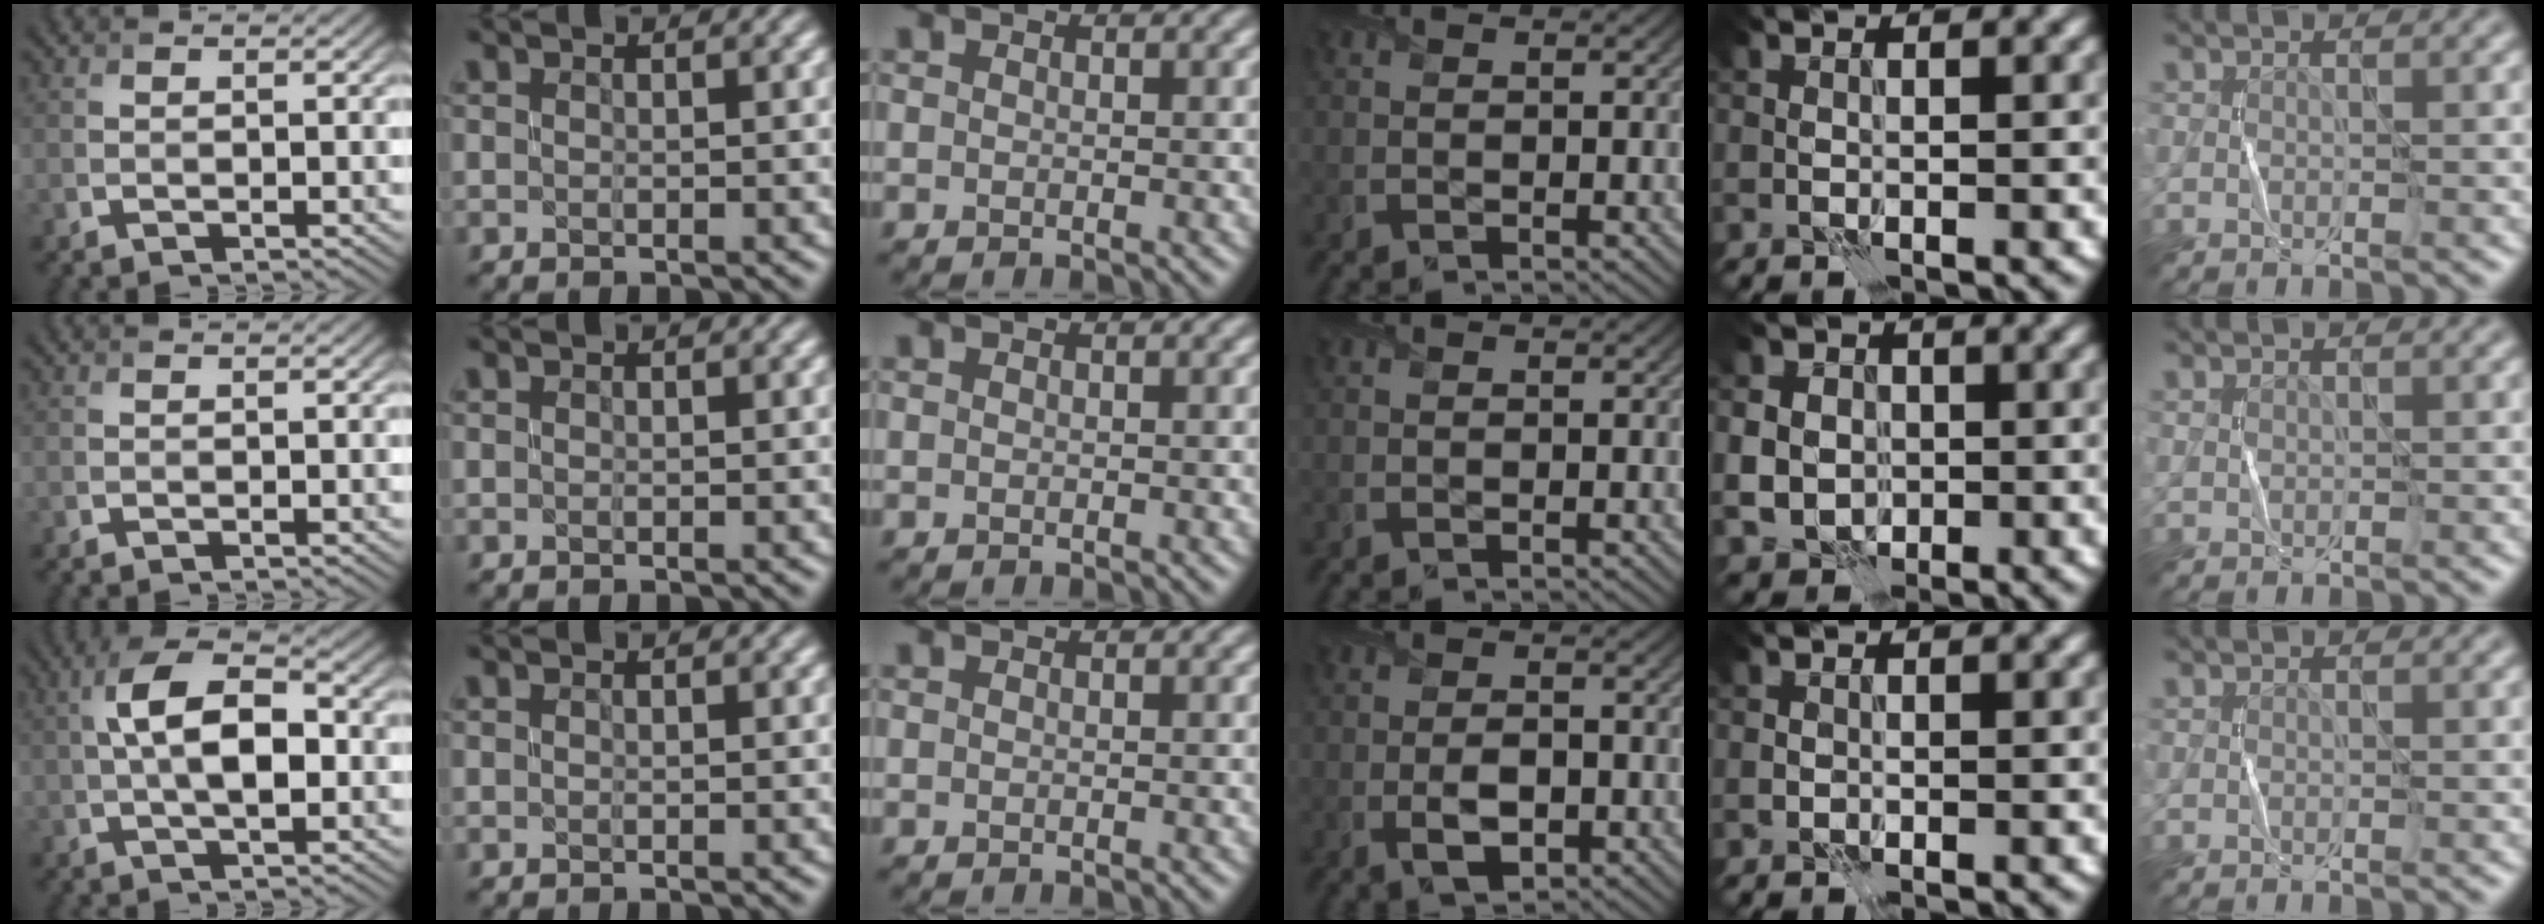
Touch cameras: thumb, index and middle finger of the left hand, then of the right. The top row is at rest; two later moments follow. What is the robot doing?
{"motion": "fold", "object": "scarf"}